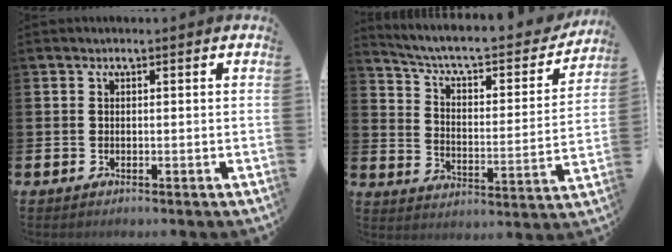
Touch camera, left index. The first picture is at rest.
{"total": 7.3, "force": [6.3, 2.0, 3.1], "torque": [-0.088, -0.046, 0.101]}